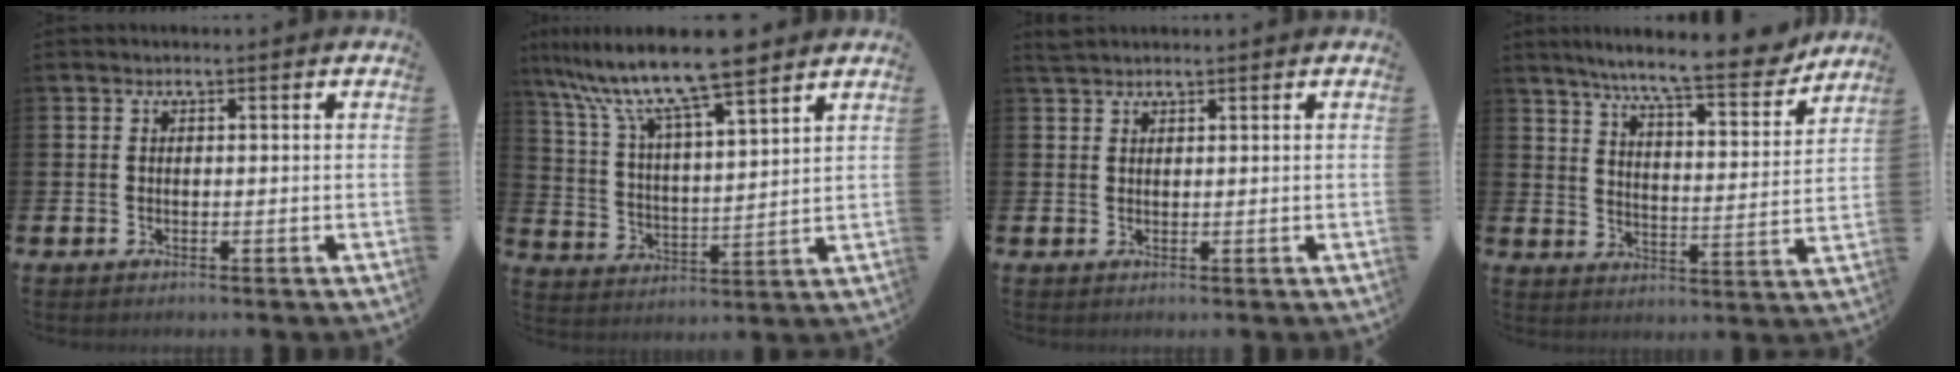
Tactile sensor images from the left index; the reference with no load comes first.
{"total": 12.0, "force": [10.4, 1.1, 5.9], "torque": [-0.149, -0.053, 0.181]}
{"total": 1.5, "force": [1.4, 0.4, 0.2], "torque": [-0.006, 0.003, 0.027]}
{"total": 9.9, "force": [8.8, 0.6, 4.5], "torque": [-0.101, -0.052, 0.148]}